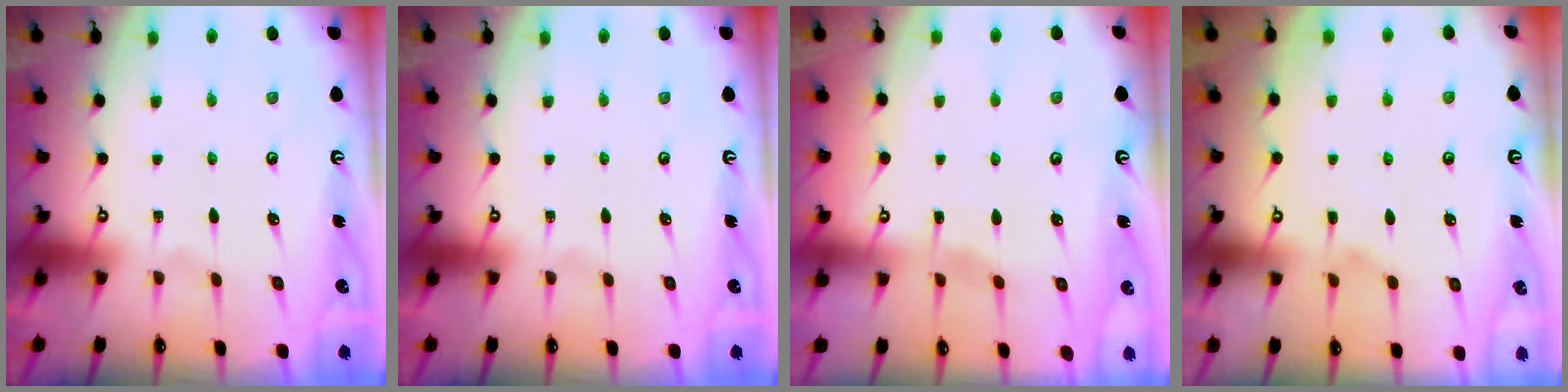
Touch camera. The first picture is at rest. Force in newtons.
{"total": 0.0}
{"total": 2.0, "press": 2.0, "slide": 0.3}
{"total": 2.8, "press": 2.8, "slide": 0.5}